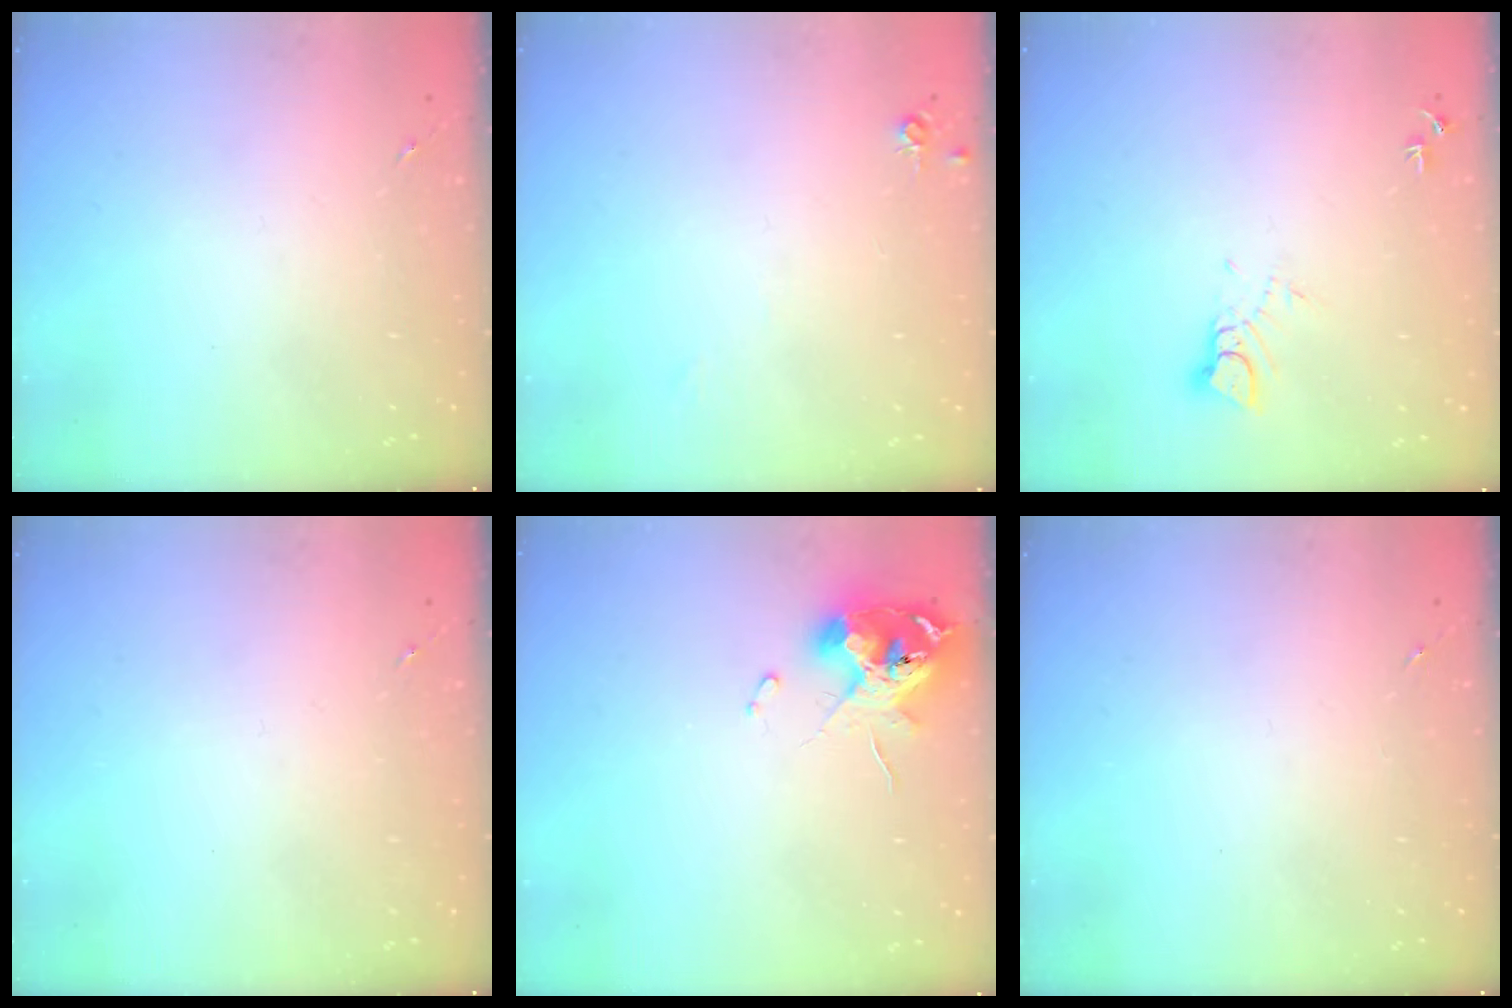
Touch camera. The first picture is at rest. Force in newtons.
{"total": 4.7, "press": 4.7, "slide": 0.7}
{"total": 3.6, "press": 3.6, "slide": 0.3}
{"total": 0.0}
{"total": 11.2, "press": 11.2, "slide": 1.3}
{"total": 0.0}